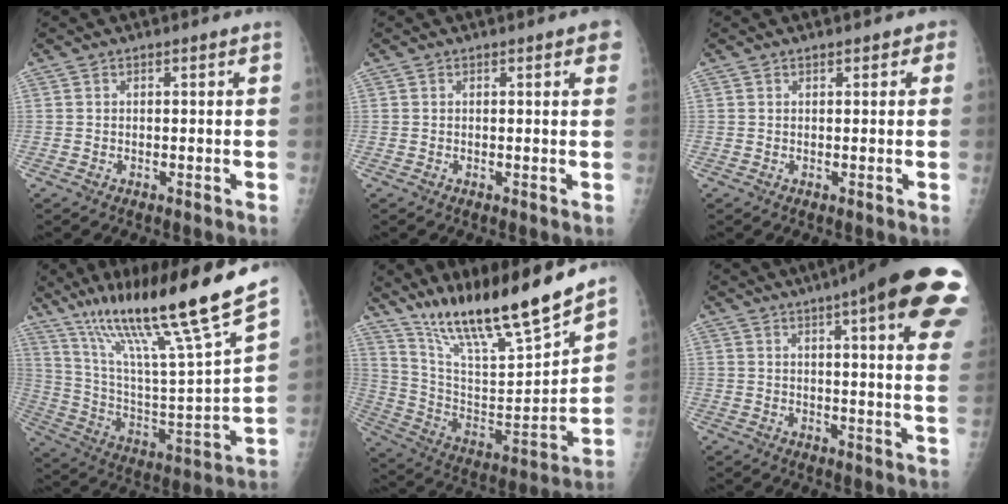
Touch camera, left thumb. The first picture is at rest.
{"total": 2.8, "force": [1.5, 0.6, 2.4], "torque": [-0.022, 0.000, 0.014]}
{"total": 1.9, "force": [1.1, 1.0, 1.1], "torque": [-0.001, -0.001, 0.012]}
{"total": 26.4, "force": [18.4, 0.8, 18.9], "torque": [-0.301, -0.065, 0.324]}
{"total": 22.4, "force": [18.3, 2.3, 12.7], "torque": [-0.196, -0.095, 0.326]}
{"total": 24.3, "force": [13.0, 4.4, 20.0], "torque": [-0.205, -0.014, 0.154]}